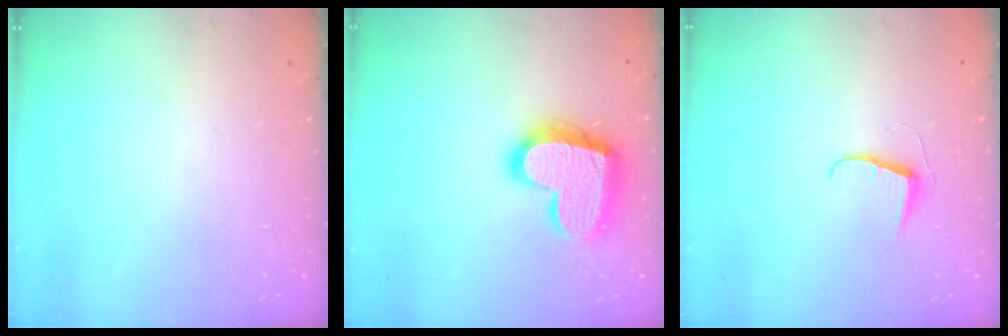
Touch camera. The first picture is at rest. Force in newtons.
{"total": 19.1, "press": 19.0, "slide": 1.3}
{"total": 6.8, "press": 6.8, "slide": 0.5}